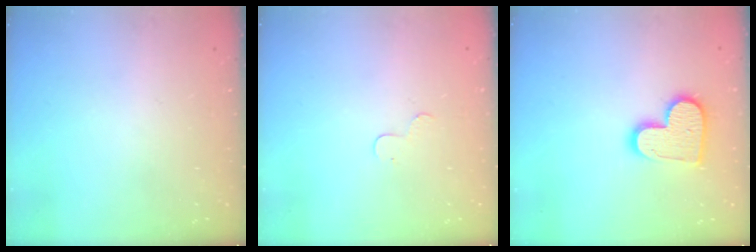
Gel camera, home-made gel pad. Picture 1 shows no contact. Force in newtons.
{"total": 3.4, "press": 3.4, "slide": 0.3}
{"total": 12.3, "press": 12.2, "slide": 0.6}